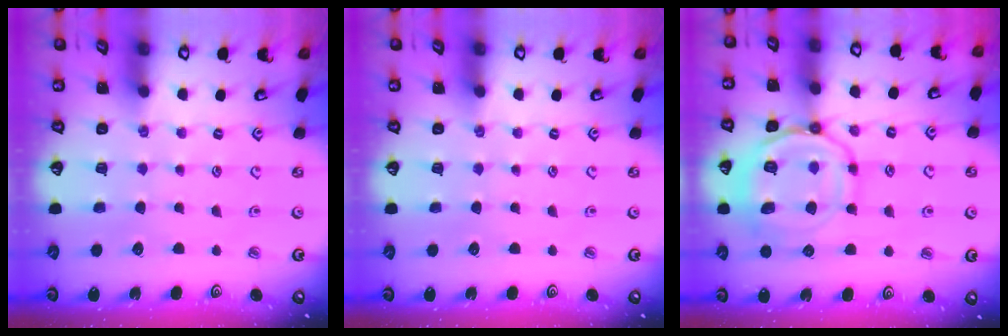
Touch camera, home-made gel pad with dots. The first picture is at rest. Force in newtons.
{"total": 0.0}
{"total": 14.2, "press": 14.1, "slide": 1.6}